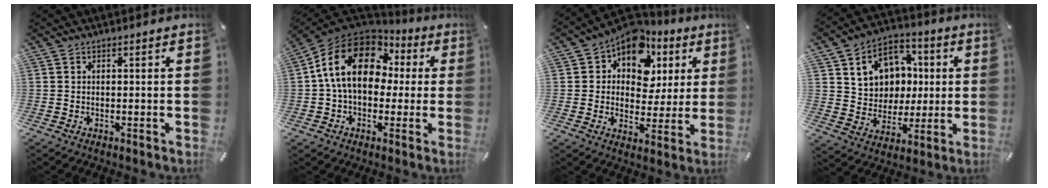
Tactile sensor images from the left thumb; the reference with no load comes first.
{"total": 16.9, "force": [2.0, 12.3, 11.3], "torque": [-0.234, 0.013, 0.035]}
{"total": 11.2, "force": [6.1, 8.2, 4.6], "torque": [-0.084, -0.044, 0.114]}
{"total": 12.7, "force": [2.8, 11.6, 4.3], "torque": [-0.067, -0.005, 0.061]}